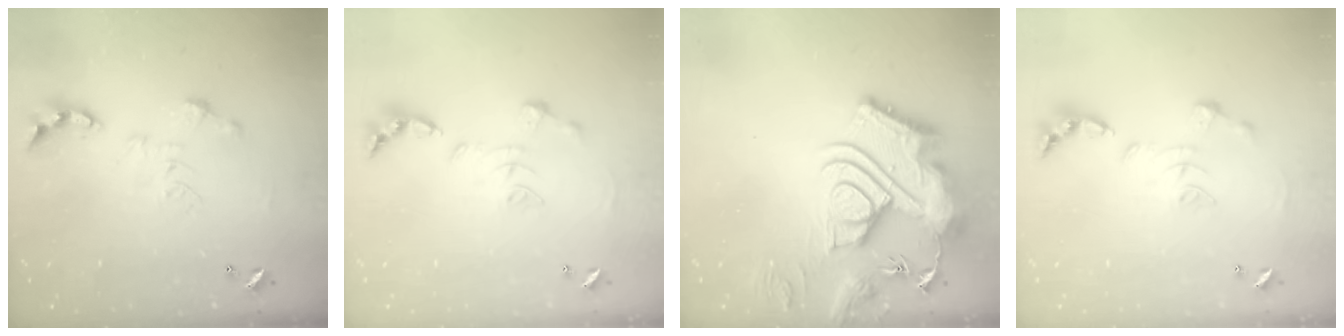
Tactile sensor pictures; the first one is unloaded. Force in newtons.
{"total": 1.3, "press": 1.2, "slide": 0.3}
{"total": 18.5, "press": 18.4, "slide": 1.9}
{"total": 1.3, "press": 1.2, "slide": 0.3}